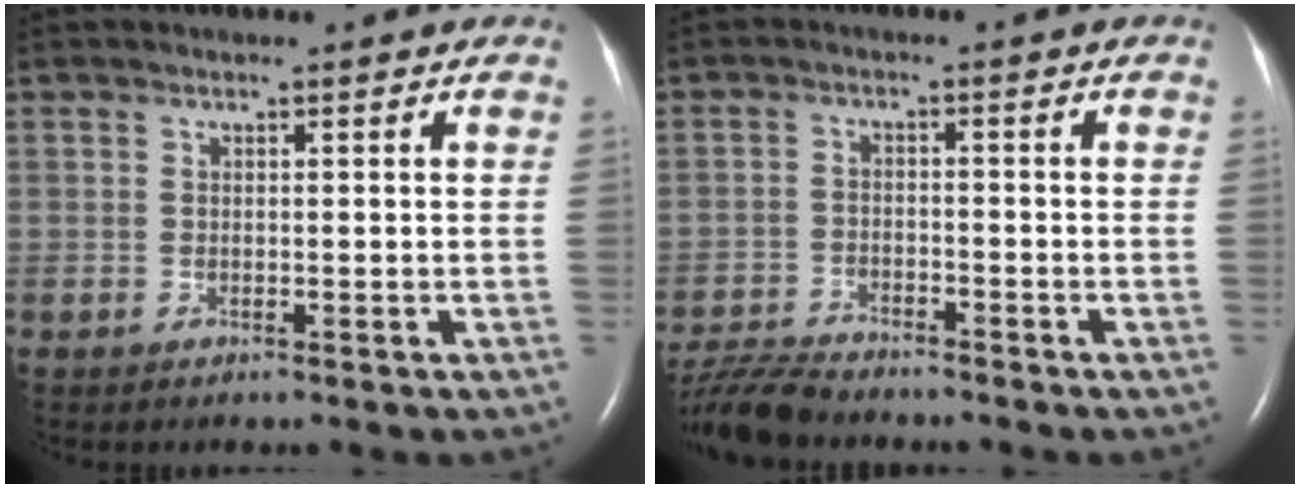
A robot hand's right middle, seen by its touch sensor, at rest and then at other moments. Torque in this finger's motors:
{"motor_torque": [-0.04, -0.08, 0.00, 0.00]}